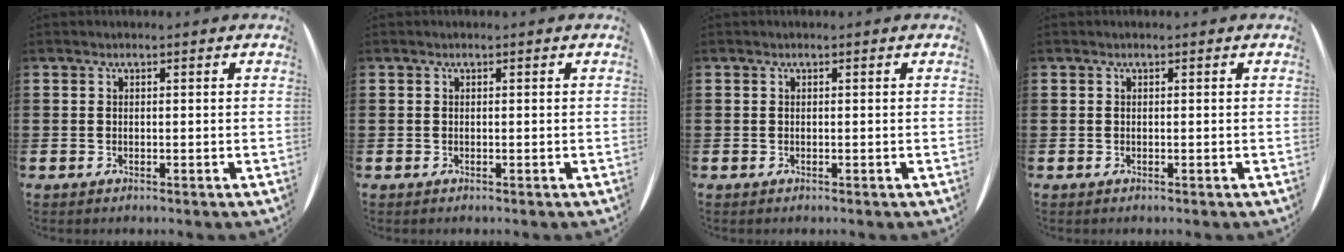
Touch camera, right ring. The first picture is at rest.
{"total": 0.0}
{"total": 0.0}
{"total": 0.0}